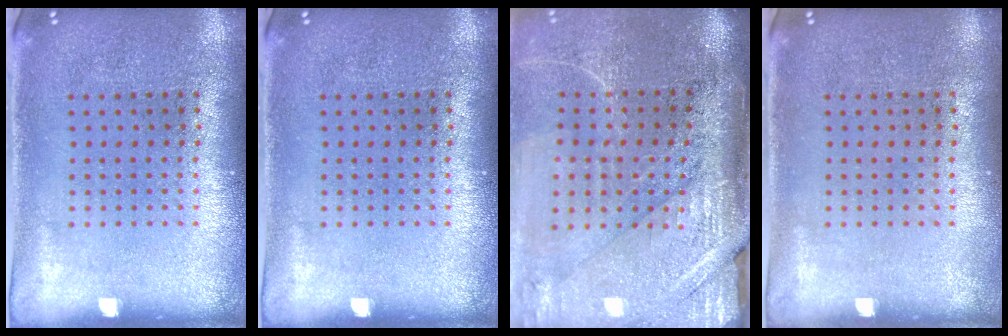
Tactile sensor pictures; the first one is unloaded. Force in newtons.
{"total": 0.0}
{"total": 4.4, "press": 3.8, "slide": 2.2}
{"total": 0.0}